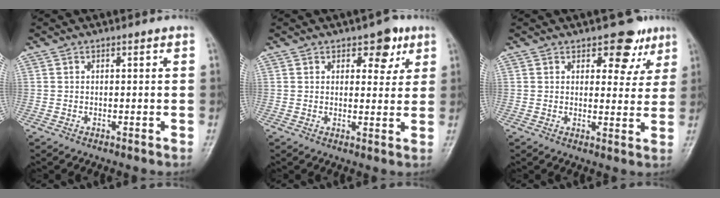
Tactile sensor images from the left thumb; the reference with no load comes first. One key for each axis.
{"total": 5.5, "fx": 3.0, "fy": 3.3, "fz": 3.2, "tx": -0.010, "ty": -0.012, "tz": 0.037}
{"total": 7.4, "fx": 4.5, "fy": 4.2, "fz": 4.1, "tx": -0.011, "ty": -0.020, "tz": 0.056}